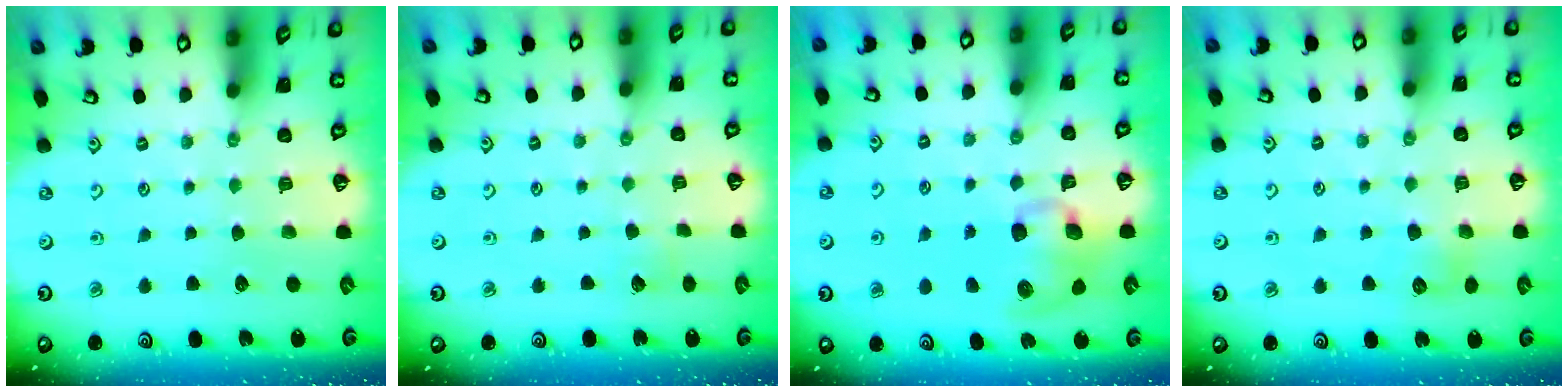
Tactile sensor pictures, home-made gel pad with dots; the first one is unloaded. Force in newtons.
{"total": 2.9, "press": 2.9, "slide": 0.3}
{"total": 11.3, "press": 11.2, "slide": 1.2}
{"total": 5.6, "press": 5.6, "slide": 0.5}